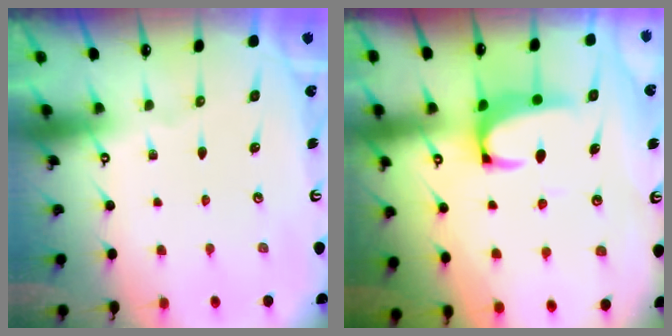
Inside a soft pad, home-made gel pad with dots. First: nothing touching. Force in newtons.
{"total": 2.2, "press": 2.0, "slide": 1.0}